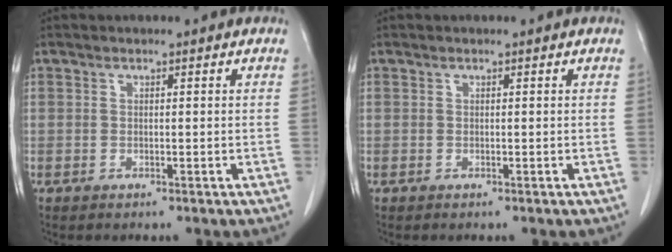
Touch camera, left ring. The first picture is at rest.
{"total": 0.0}